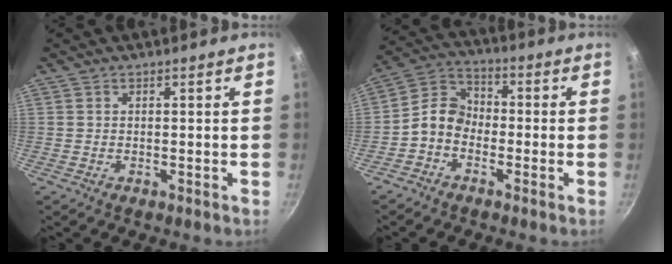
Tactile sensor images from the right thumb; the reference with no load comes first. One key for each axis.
{"total": 7.1, "fx": -2.4, "fy": 5.3, "fz": 4.0, "tx": -0.061, "ty": 0.038, "tz": -0.069}